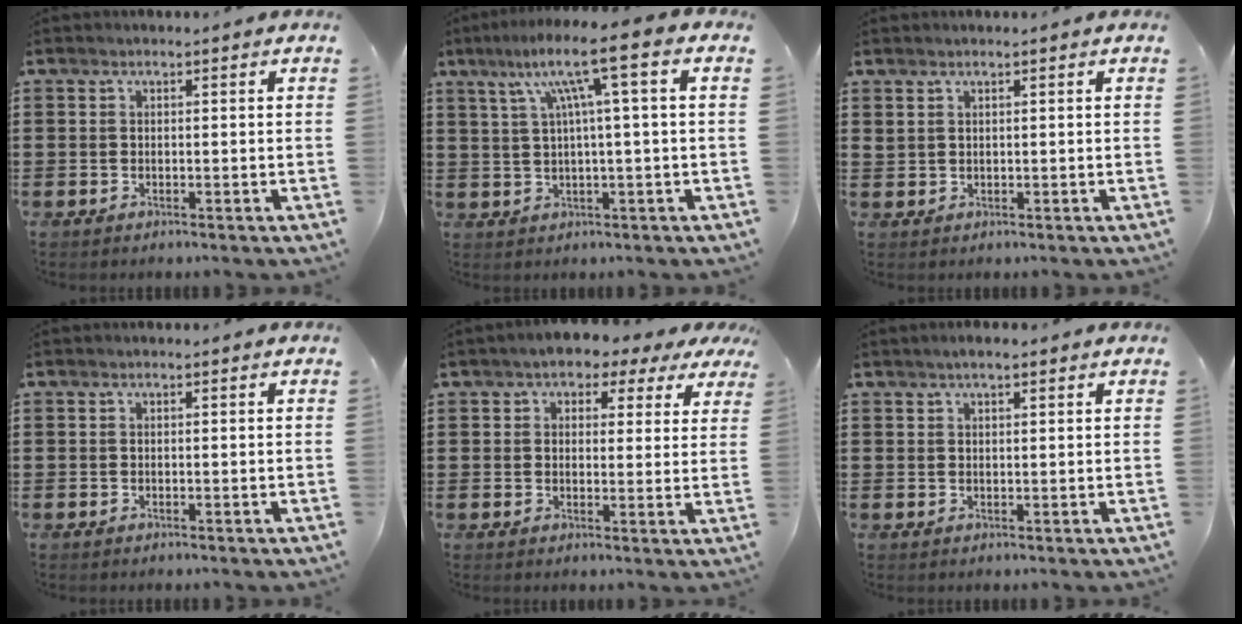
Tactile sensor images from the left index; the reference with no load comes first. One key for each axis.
{"total": 9.1, "fx": 3.0, "fy": 0.3, "fz": 8.6, "tx": -0.170, "ty": 0.002, "tz": 0.041}
{"total": 1.0, "fx": 0.9, "fy": 0.5, "fz": 0.2, "tx": -0.007, "ty": 0.003, "tz": 0.017}
{"total": 0.0}
{"total": 3.4, "fx": 2.5, "fy": 2.0, "fz": 1.1, "tx": -0.032, "ty": -0.006, "tz": 0.036}
{"total": 1.8, "fx": 1.4, "fy": 0.4, "fz": 1.1, "tx": -0.023, "ty": 0.003, "tz": 0.024}